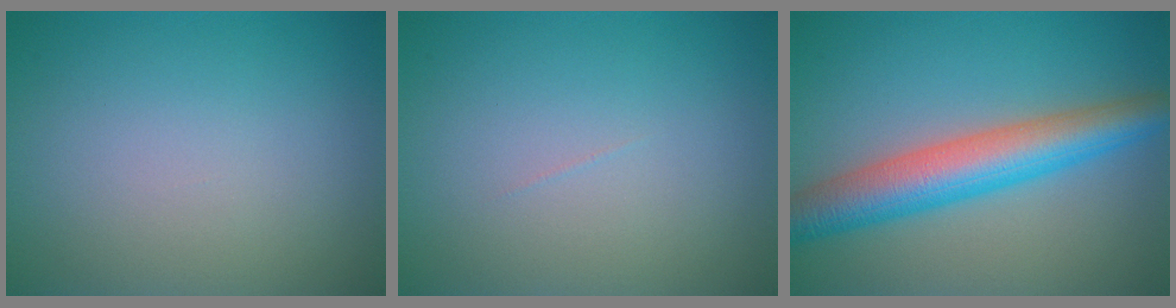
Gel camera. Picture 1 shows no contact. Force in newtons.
{"total": 0.0}
{"total": 7.0, "press": 7.0, "slide": 0.1}